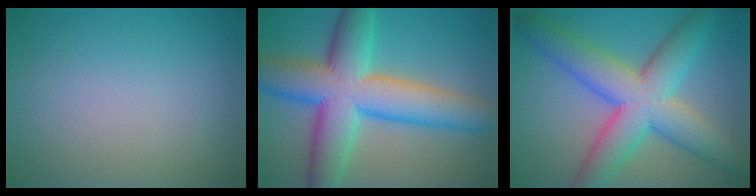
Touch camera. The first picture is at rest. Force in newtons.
{"total": 11.4, "press": 11.4, "slide": 0.1}
{"total": 9.7, "press": 9.7, "slide": 0.3}